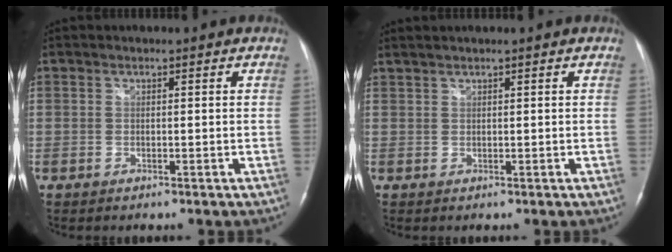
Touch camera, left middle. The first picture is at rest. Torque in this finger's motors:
{"motor_torque": [0.05, -0.27, 0.55, 0.15]}